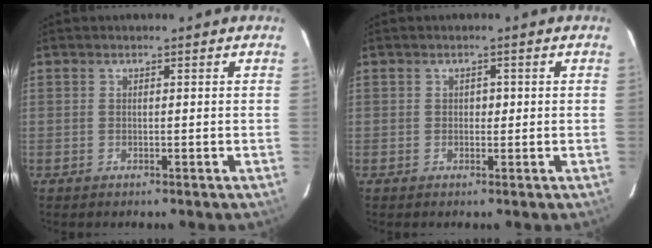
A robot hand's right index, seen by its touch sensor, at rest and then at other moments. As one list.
[{"total": 1.0, "force": [0.1, 0.8, 0.7], "torque": [-0.007, 0.003, -0.001]}]